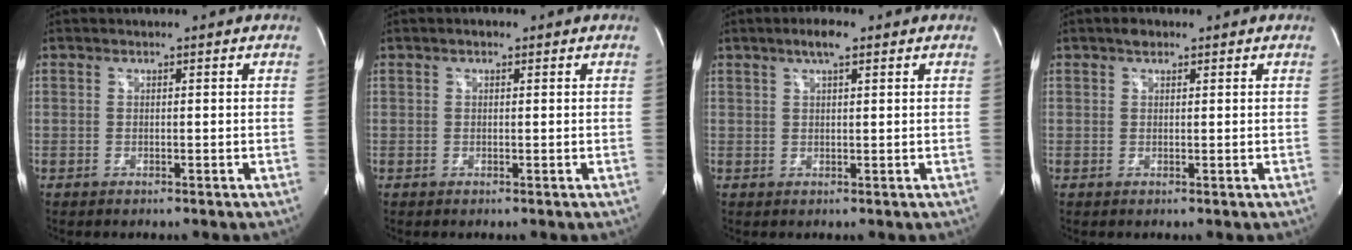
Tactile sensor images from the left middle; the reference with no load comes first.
{"total": 0.8, "force": [0.5, 0.4, 0.5], "torque": [-0.010, 0.000, 0.006]}
{"total": 3.4, "force": [2.1, 0.6, 2.6], "torque": [-0.051, 0.006, 0.037]}
{"total": 1.3, "force": [0.9, 0.6, 0.6], "torque": [-0.014, 0.005, 0.014]}